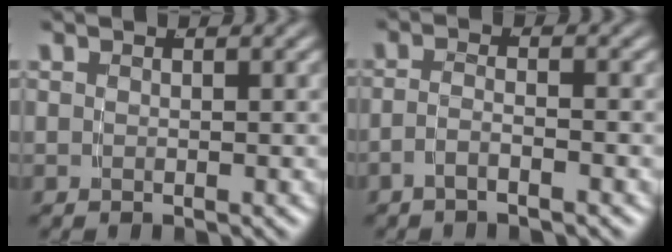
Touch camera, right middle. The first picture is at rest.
{"total": 2.2, "force": [-1.7, -0.2, 1.3], "torque": [-0.031, -0.010, -0.028]}